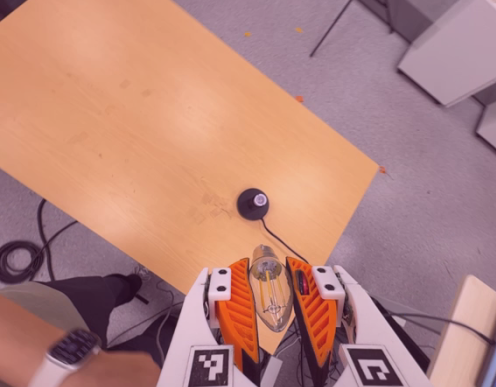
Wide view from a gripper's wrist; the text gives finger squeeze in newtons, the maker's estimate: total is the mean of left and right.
{"total": 18.8, "left": 20.3, "right": 17.3}